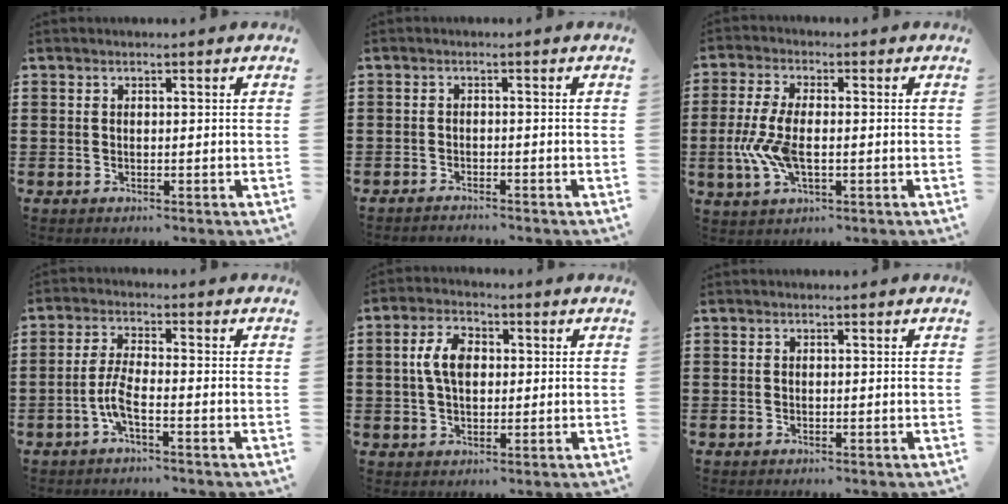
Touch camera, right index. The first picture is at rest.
{"total": 1.5, "force": [-1.5, -0.1, -0.2], "torque": [-0.001, 0.003, -0.032]}
{"total": 7.3, "force": [-1.3, 3.3, 6.4], "torque": [-0.154, -0.007, -0.030]}
{"total": 4.7, "force": [-2.3, 0.9, 4.1], "torque": [-0.105, -0.008, -0.053]}
{"total": 5.9, "force": [0.5, 3.4, 4.7], "torque": [-0.107, 0.014, 0.003]}
{"total": 0.0}